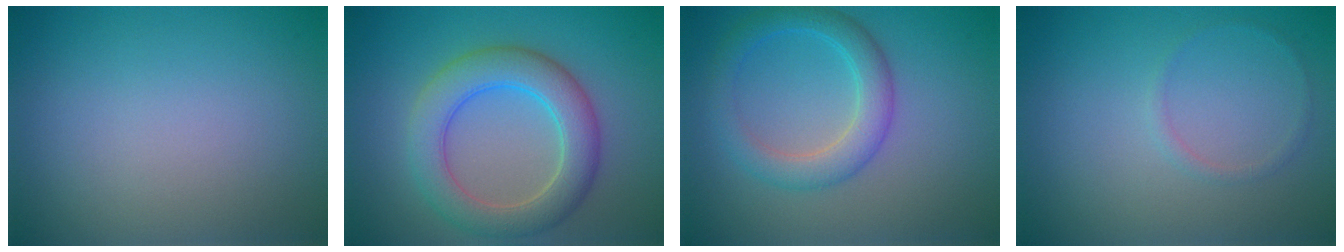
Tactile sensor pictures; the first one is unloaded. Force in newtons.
{"total": 5.8, "press": 5.8, "slide": 0.2}
{"total": 3.7, "press": 3.7, "slide": 0.1}
{"total": 0.8, "press": 0.8, "slide": 0.1}